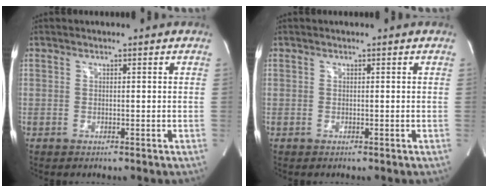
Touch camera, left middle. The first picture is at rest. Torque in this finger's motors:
{"motor_torque": [0.00, 0.00, 0.01, 0.00]}